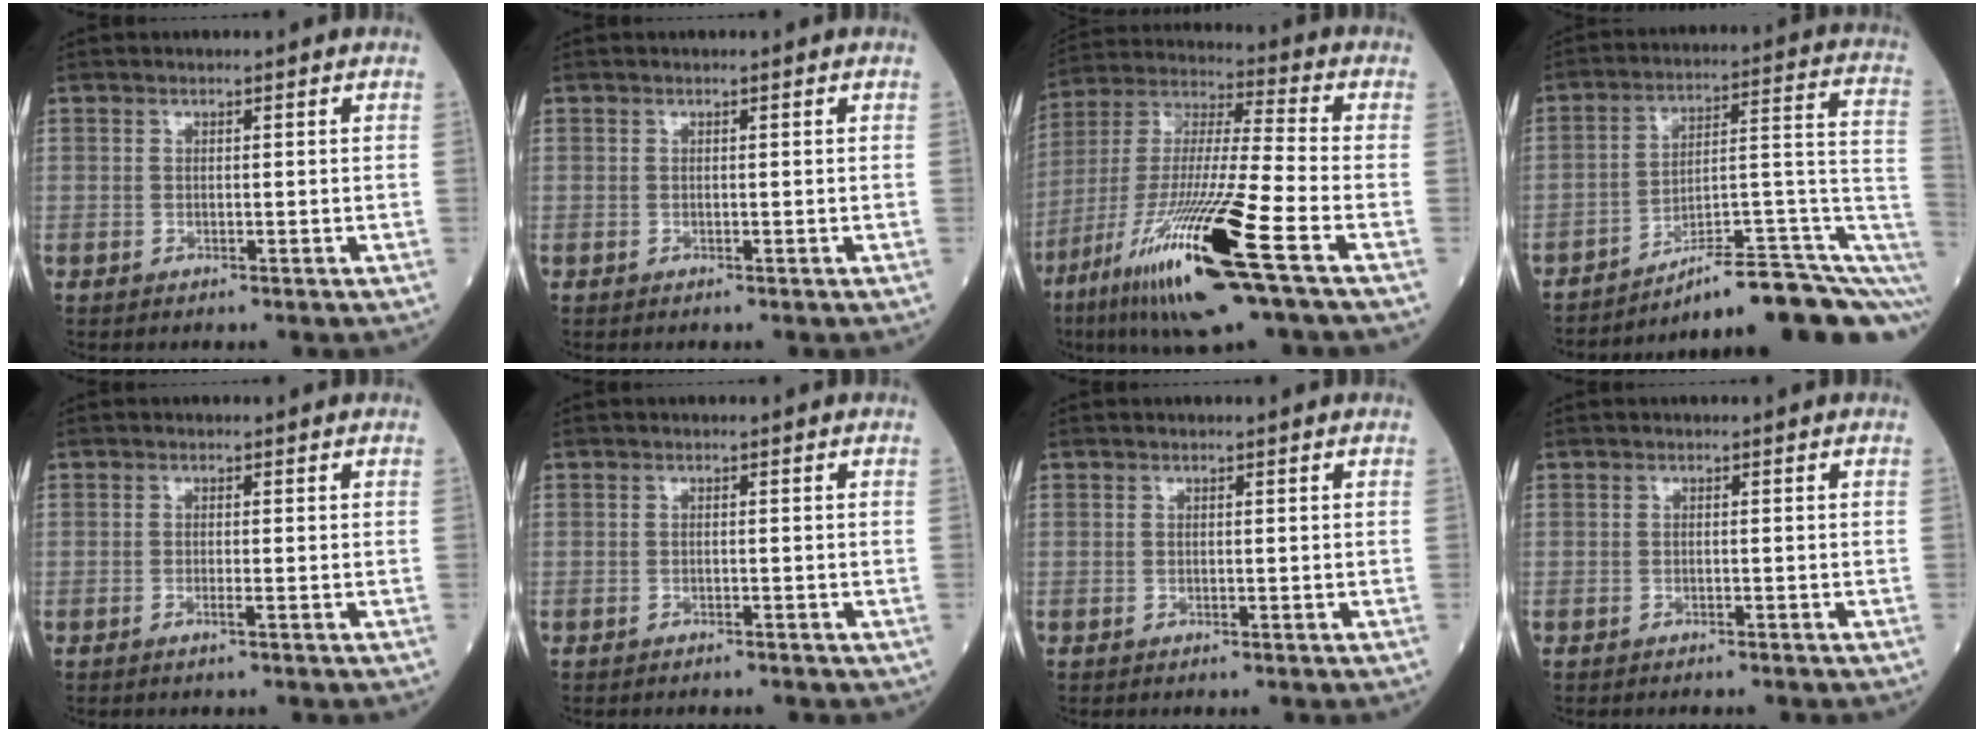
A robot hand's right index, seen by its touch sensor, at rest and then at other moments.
{"total": 0.0}
{"total": 21.6, "force": [-10.5, 0.8, 18.9], "torque": [-0.382, -0.049, -0.196]}
{"total": 17.9, "force": [-12.1, 2.9, 12.9], "torque": [-0.102, 0.062, -0.165]}
{"total": 0.8, "force": [-0.5, -0.2, 0.5], "torque": [-0.010, 0.001, -0.010]}
{"total": 1.6, "force": [-1.4, 0.5, 0.4], "torque": [-0.007, 0.000, -0.018]}
{"total": 0.0}
{"total": 1.5, "force": [-1.5, 0.2, 0.5], "torque": [-0.009, -0.001, -0.019]}